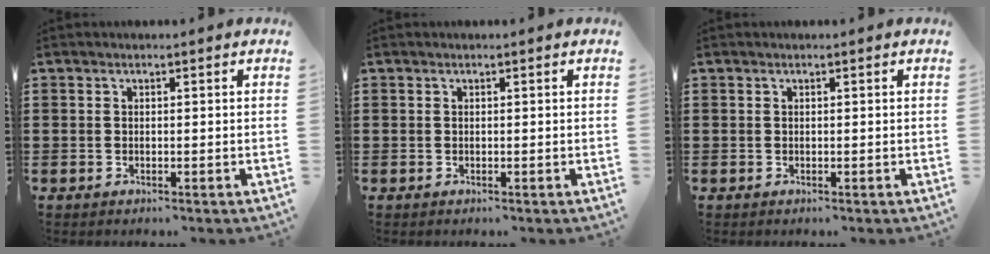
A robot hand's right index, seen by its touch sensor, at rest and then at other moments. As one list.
[{"total": 0.0}, {"total": 0.0}]